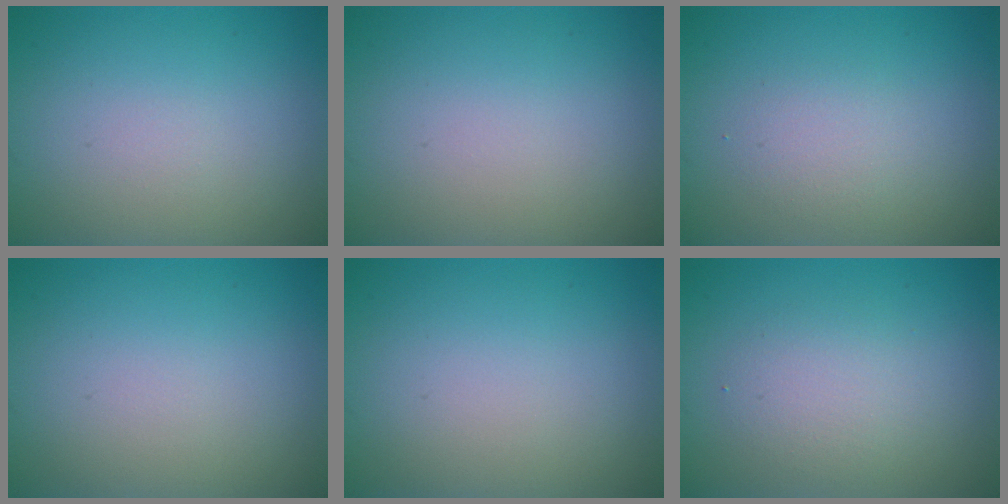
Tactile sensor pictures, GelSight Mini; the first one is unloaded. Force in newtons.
{"total": 0.0}
{"total": 1.7, "press": 1.7, "slide": 0.0}
{"total": 0.0}
{"total": 0.0}
{"total": 2.4, "press": 2.4, "slide": 0.3}